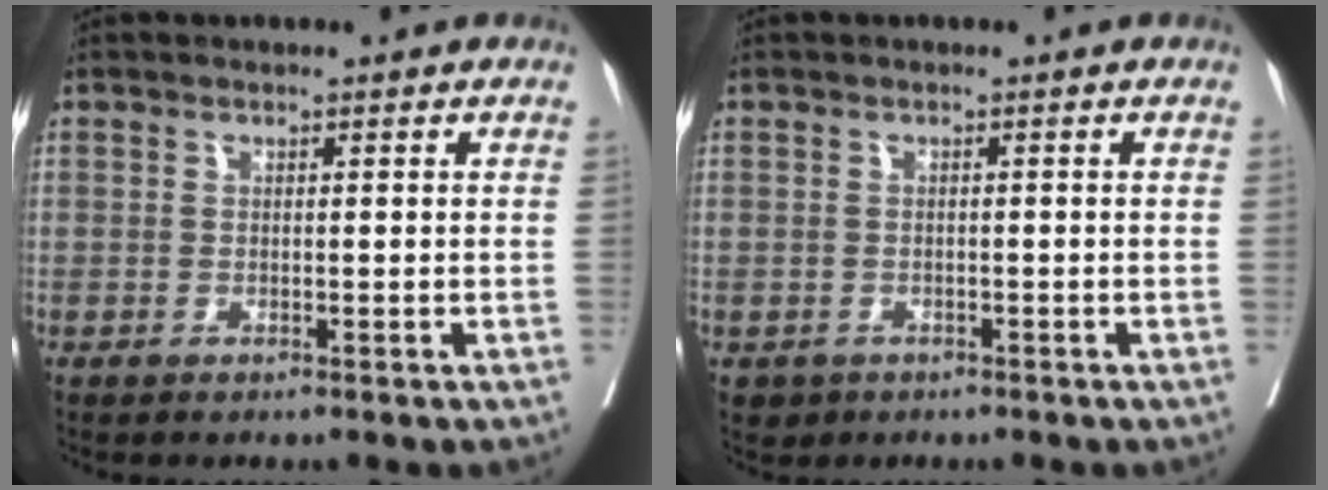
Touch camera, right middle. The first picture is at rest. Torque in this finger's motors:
{"motor_torque": [0.23, -0.17, 0.02, 0.00]}